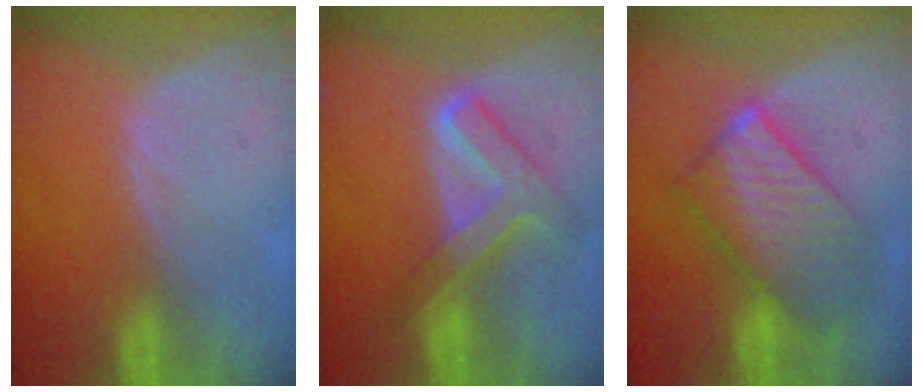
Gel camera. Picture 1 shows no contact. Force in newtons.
{"total": 8.0, "press": 6.8, "slide": 4.3}
{"total": 10.2, "press": 10.2, "slide": 0.7}